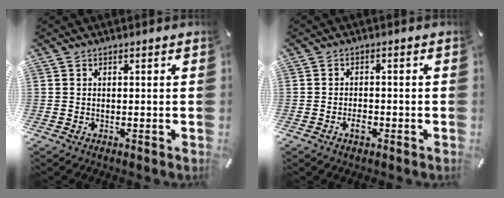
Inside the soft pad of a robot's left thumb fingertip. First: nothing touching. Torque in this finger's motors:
{"motor_torque": [0.31, 0.24, 0.35, 0.23, 0.03]}